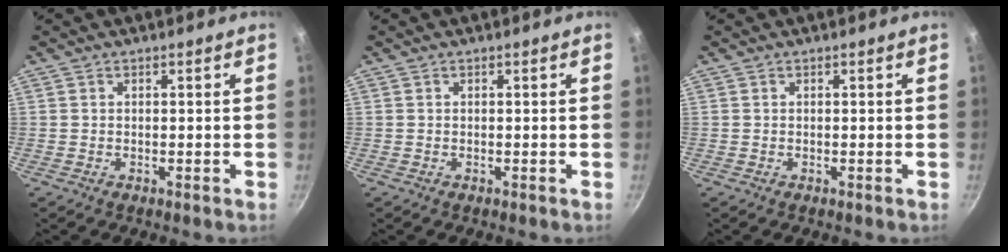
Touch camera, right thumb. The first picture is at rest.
{"total": 0.0}
{"total": 0.0}